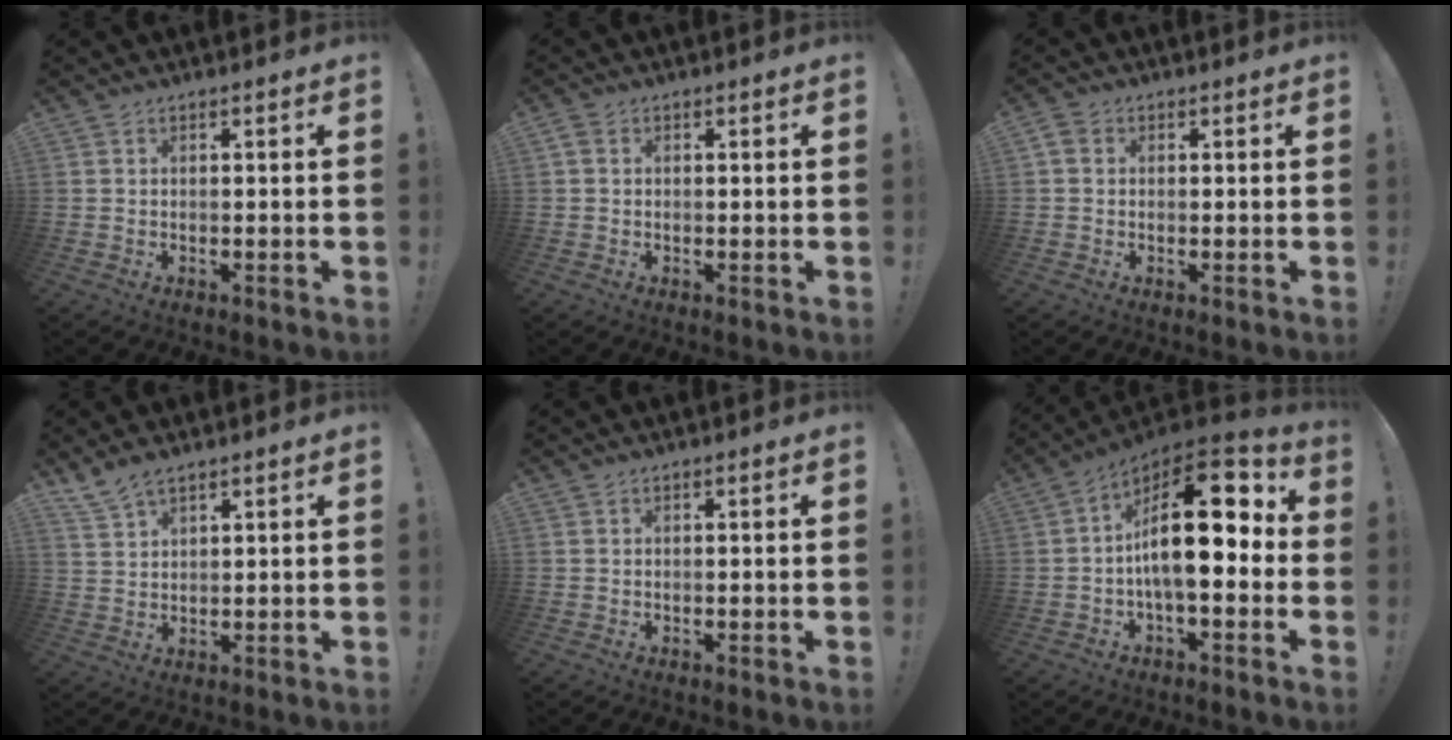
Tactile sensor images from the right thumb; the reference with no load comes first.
{"total": 1.3, "force": [0.4, 1.0, 0.7], "torque": [-0.016, 0.005, 0.008]}
{"total": 2.6, "force": [0.5, 2.2, 1.4], "torque": [-0.029, 0.006, 0.011]}
{"total": 5.2, "force": [4.3, 1.8, 2.3], "torque": [-0.053, -0.020, 0.083]}
{"total": 0.0}
{"total": 20.1, "force": [1.6, 8.6, 18.1], "torque": [-0.293, -0.001, 0.024]}